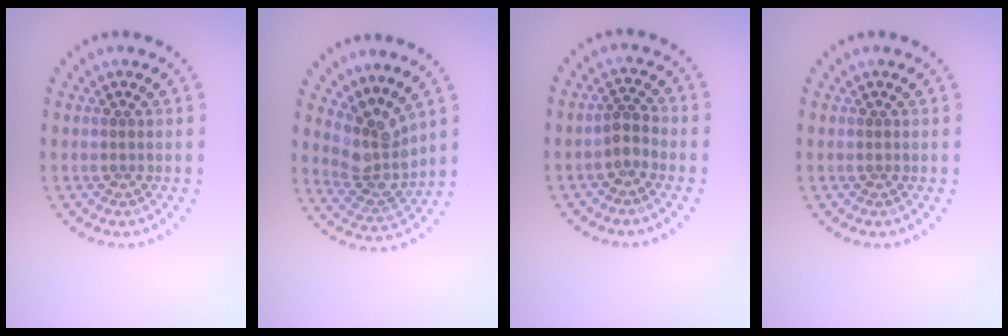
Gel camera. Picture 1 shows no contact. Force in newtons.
{"total": 3.8, "press": 2.9, "slide": 2.6}
{"total": 1.7, "press": 1.4, "slide": 0.9}
{"total": 0.0}